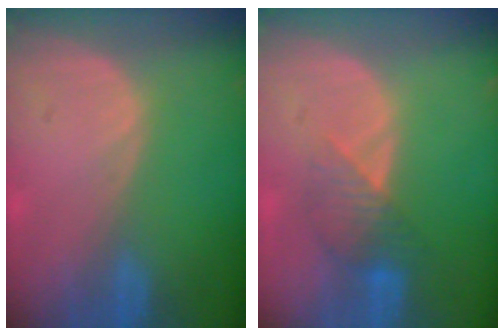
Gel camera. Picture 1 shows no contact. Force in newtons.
{"total": 3.9, "press": 3.8, "slide": 0.8}